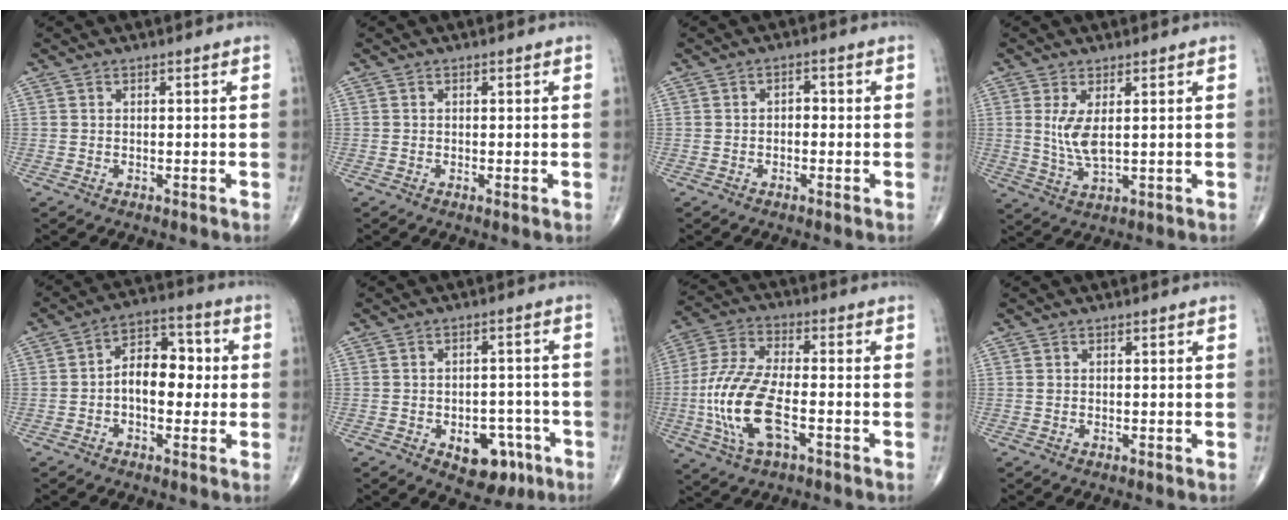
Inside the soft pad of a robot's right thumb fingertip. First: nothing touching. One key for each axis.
{"total": 0.5, "fx": -0.1, "fy": 0.1, "fz": 0.5, "tx": -0.012, "ty": -0.003, "tz": -0.004}
{"total": 1.8, "fx": -0.2, "fy": 1.2, "fz": 1.3, "tx": -0.006, "ty": 0.010, "tz": -0.008}
{"total": 5.6, "fx": 1.2, "fy": 2.0, "fz": 5.1, "tx": -0.105, "ty": -0.017, "tz": 0.031}
{"total": 9.9, "fx": -0.4, "fy": 6.2, "fz": 7.7, "tx": -0.086, "ty": 0.033, "tz": -0.016}
{"total": 9.3, "fx": -4.2, "fy": 5.8, "fz": 5.9, "tx": -0.043, "ty": 0.032, "tz": -0.046}
{"total": 15.0, "fx": -4.0, "fy": 6.5, "fz": 12.9, "tx": -0.287, "ty": 0.019, "tz": -0.075}
{"total": 0.0}